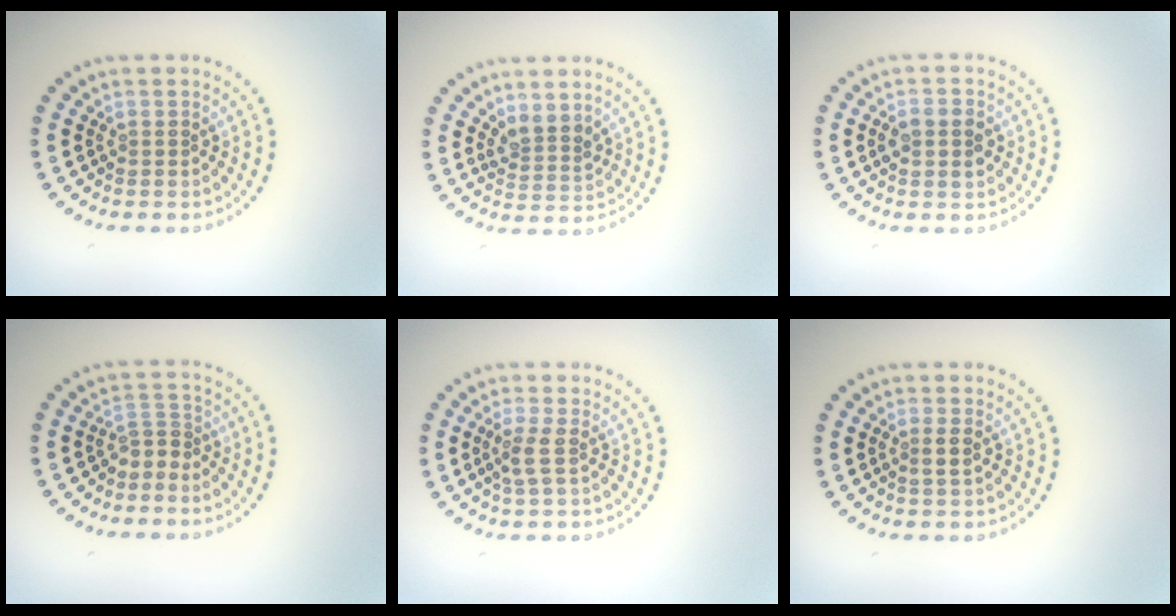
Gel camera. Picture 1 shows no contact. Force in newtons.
{"total": 2.4, "press": 1.9, "slide": 1.5}
{"total": 2.7, "press": 2.7, "slide": 0.1}
{"total": 1.9, "press": 1.1, "slide": 1.5}
{"total": 1.9, "press": 1.6, "slide": 0.9}
{"total": 1.2, "press": 1.0, "slide": 0.7}